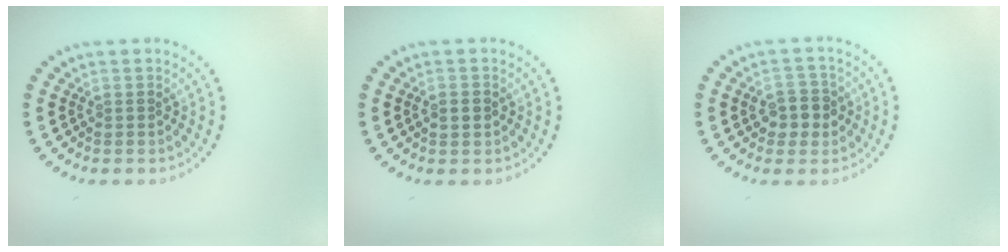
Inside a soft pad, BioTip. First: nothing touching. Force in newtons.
{"total": 1.8, "press": 1.8, "slide": 0.1}
{"total": 2.8, "press": 2.8, "slide": 0.4}